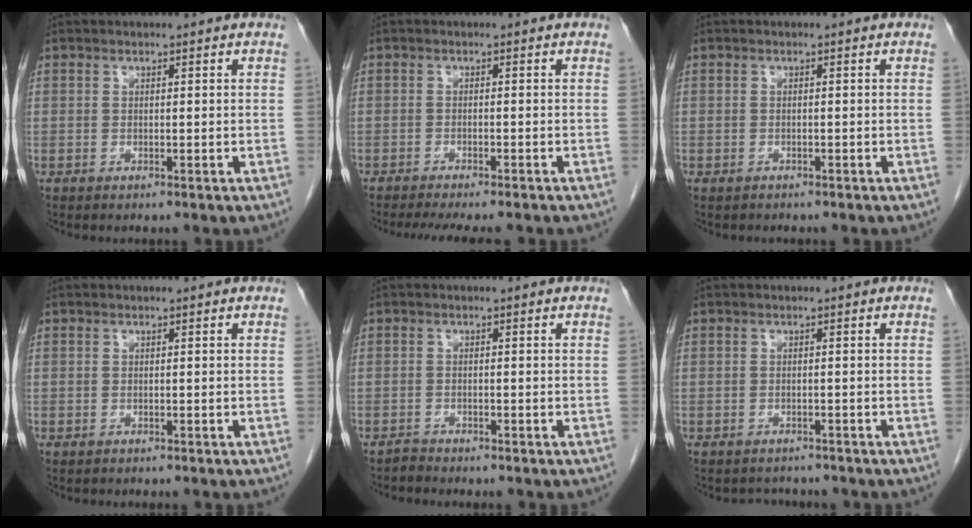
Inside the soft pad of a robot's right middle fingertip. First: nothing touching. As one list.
[{"total": 9.3, "force": [-8.1, 1.2, 4.4], "torque": [-0.058, -0.017, -0.109]}, {"total": 0.8, "force": [-0.6, 0.5, 0.1], "torque": [-0.010, 0.001, -0.008]}, {"total": 0.0}, {"total": 1.0, "force": [-1.0, 0.1, -0.2], "torque": [0.003, -0.003, -0.020]}, {"total": 2.3, "force": [-2.1, 0.9, -0.2], "torque": [-0.002, -0.003, -0.031]}]